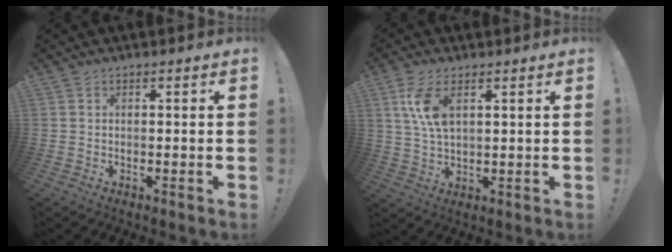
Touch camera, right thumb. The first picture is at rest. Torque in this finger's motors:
{"motor_torque": [-0.11, 0.01, 0.68, 0.71, 0.10]}